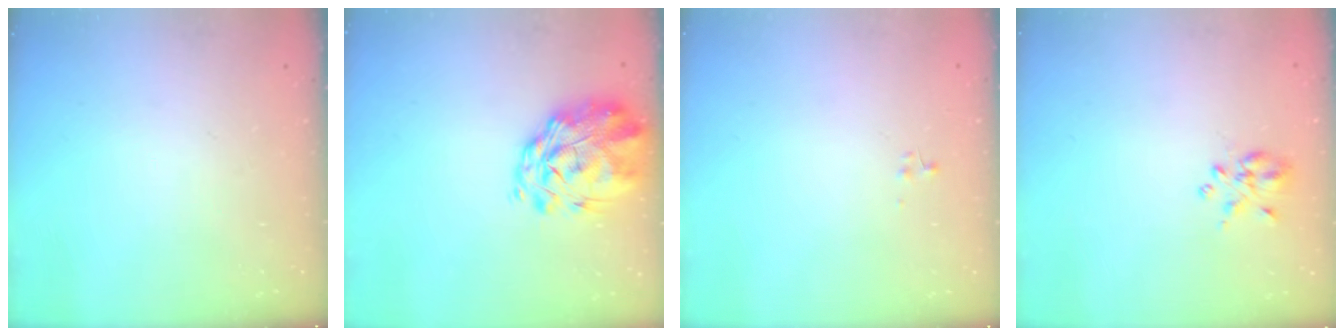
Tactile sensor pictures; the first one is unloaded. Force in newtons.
{"total": 3.3, "press": 2.6, "slide": 2.0}
{"total": 0.0}
{"total": 3.5, "press": 3.3, "slide": 1.2}